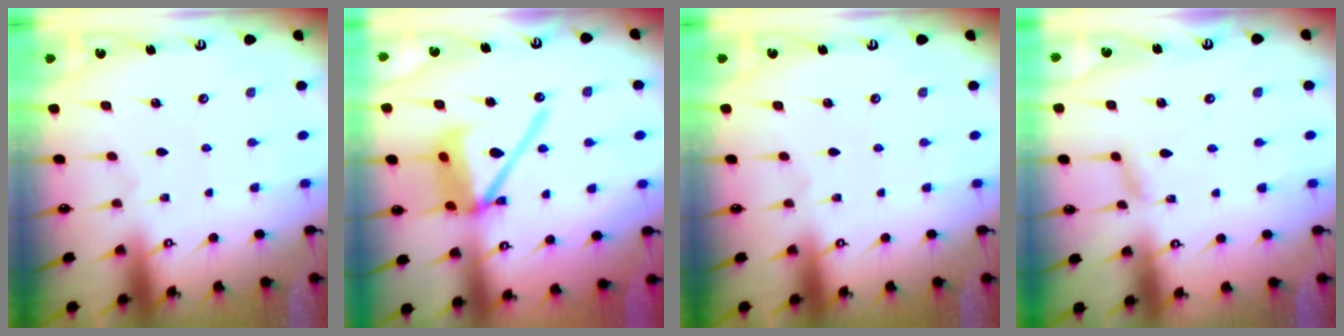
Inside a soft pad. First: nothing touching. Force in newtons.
{"total": 15.2, "press": 15.0, "slide": 2.0}
{"total": 0.0}
{"total": 6.3, "press": 6.3, "slide": 0.4}